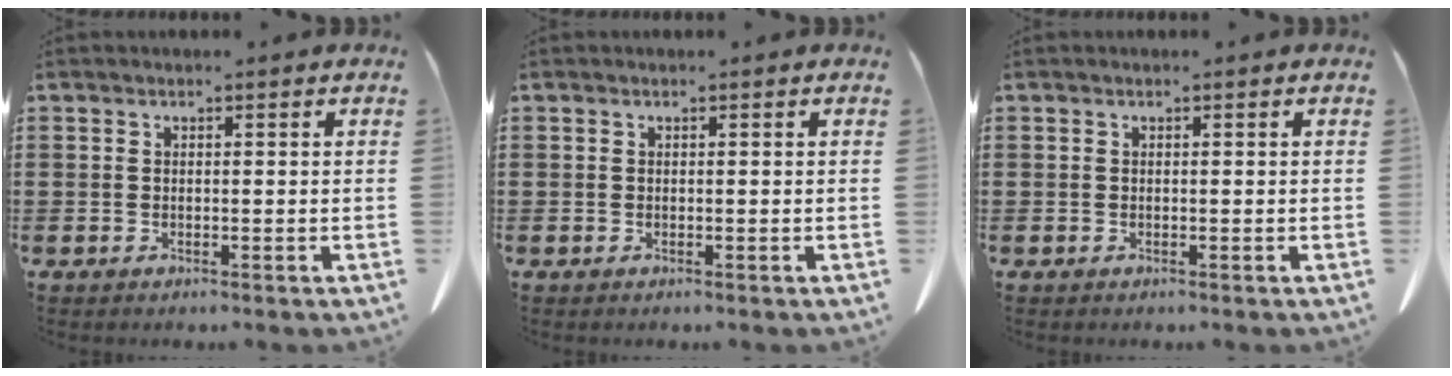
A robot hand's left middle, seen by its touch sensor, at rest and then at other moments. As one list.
[{"total": 0.0}, {"total": 0.0}]